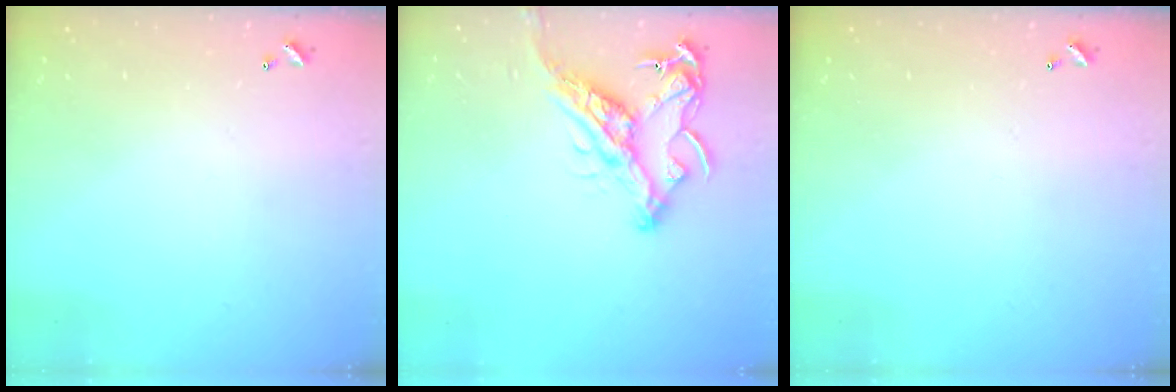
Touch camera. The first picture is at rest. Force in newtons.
{"total": 15.3, "press": 15.2, "slide": 1.8}
{"total": 0.0}